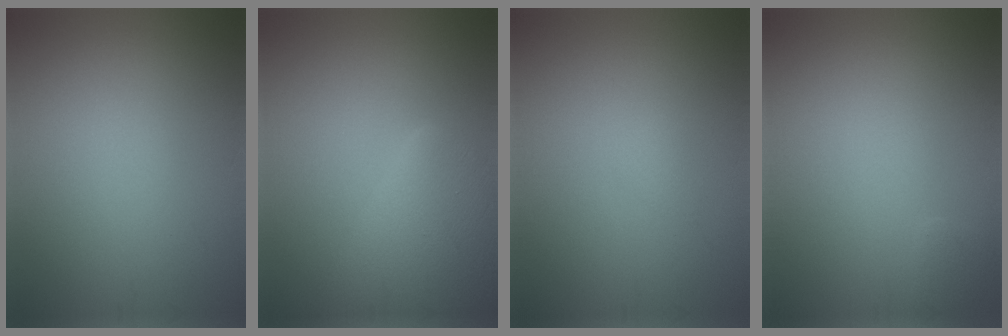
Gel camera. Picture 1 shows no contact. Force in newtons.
{"total": 8.4, "press": 8.3, "slide": 0.6}
{"total": 0.6, "press": 0.6, "slide": 0.1}
{"total": 0.8, "press": 0.8, "slide": 0.1}